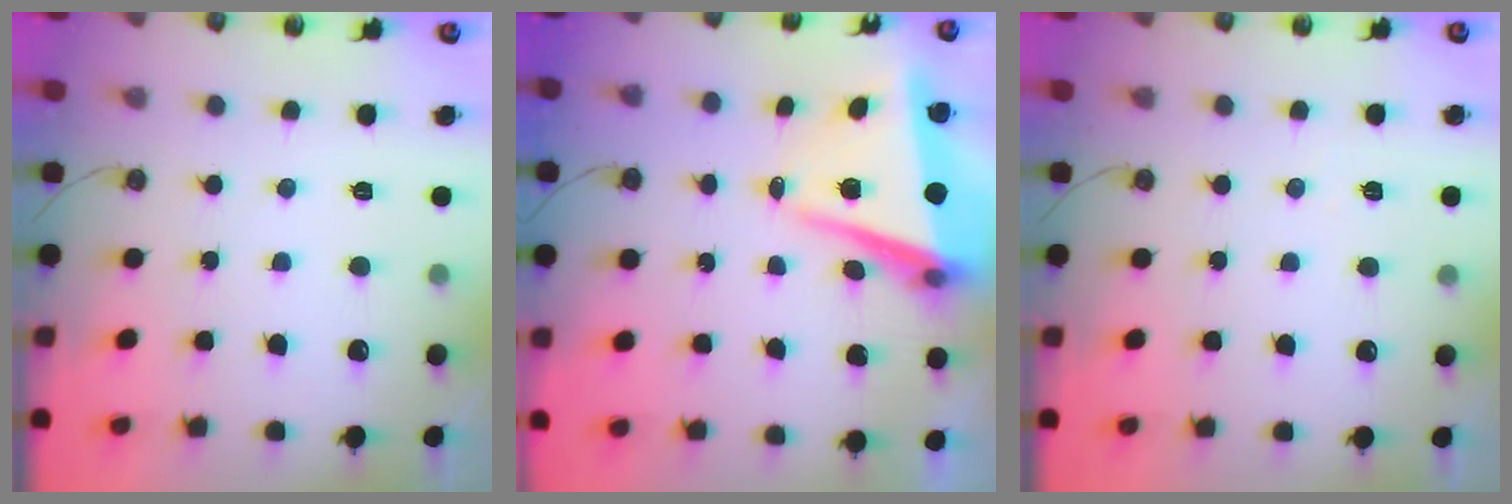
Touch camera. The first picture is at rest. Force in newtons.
{"total": 7.9, "press": 7.8, "slide": 1.6}
{"total": 5.8, "press": 3.7, "slide": 4.4}